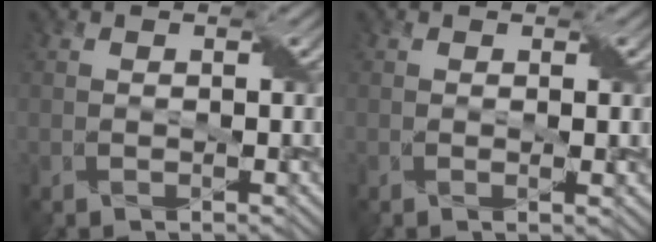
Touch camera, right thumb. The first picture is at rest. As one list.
[{"total": 1.3, "force": [0.2, 0.0, 1.3], "torque": [-0.023, 0.001, 0.000]}]